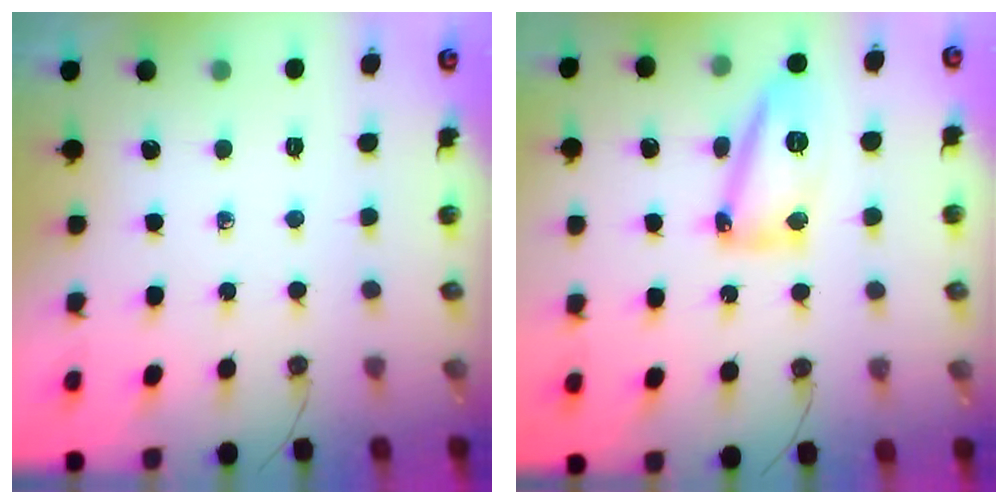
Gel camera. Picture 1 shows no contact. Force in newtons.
{"total": 14.3, "press": 14.2, "slide": 1.3}